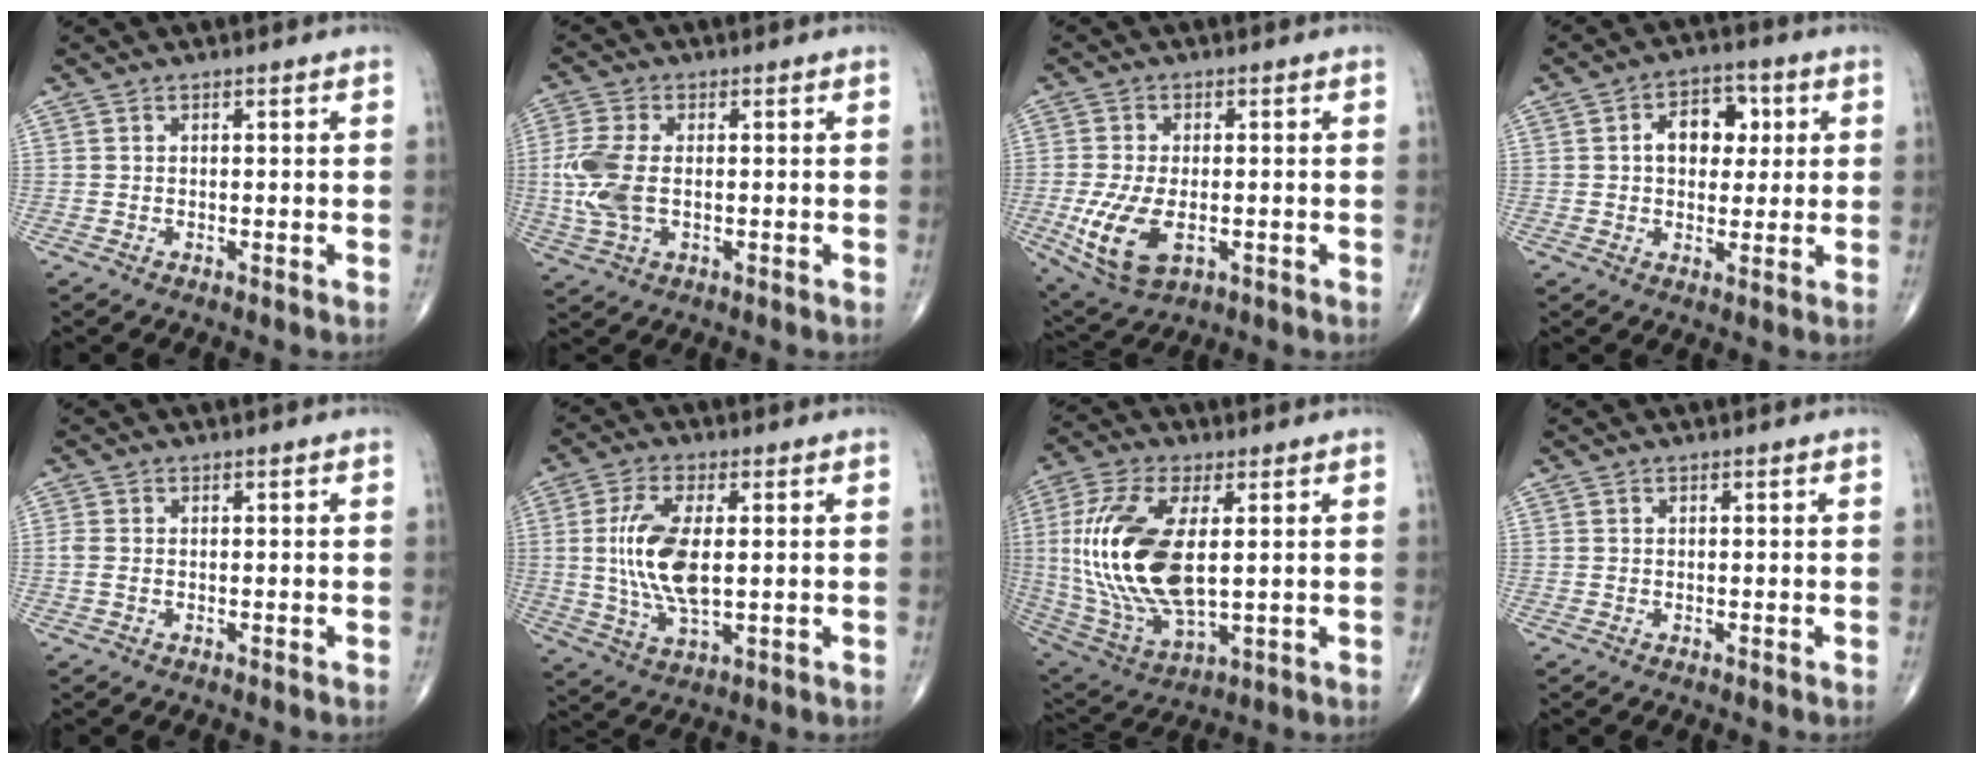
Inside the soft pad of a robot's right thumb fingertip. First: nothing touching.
{"total": 8.6, "force": [-0.4, 4.8, 7.2], "torque": [-0.179, 0.000, -0.008]}
{"total": 10.7, "force": [-2.6, 5.7, 8.7], "torque": [-0.181, -0.010, -0.036]}
{"total": 8.7, "force": [1.7, 6.0, 6.0], "torque": [-0.053, 0.010, 0.022]}
{"total": 1.6, "force": [-0.2, 1.0, 1.2], "torque": [-0.039, 0.000, -0.006]}
{"total": 12.3, "force": [0.9, 5.3, 11.1], "torque": [-0.230, -0.010, 0.022]}
{"total": 21.2, "force": [2.1, 9.9, 18.7], "torque": [-0.403, -0.017, 0.047]}
{"total": 0.0}